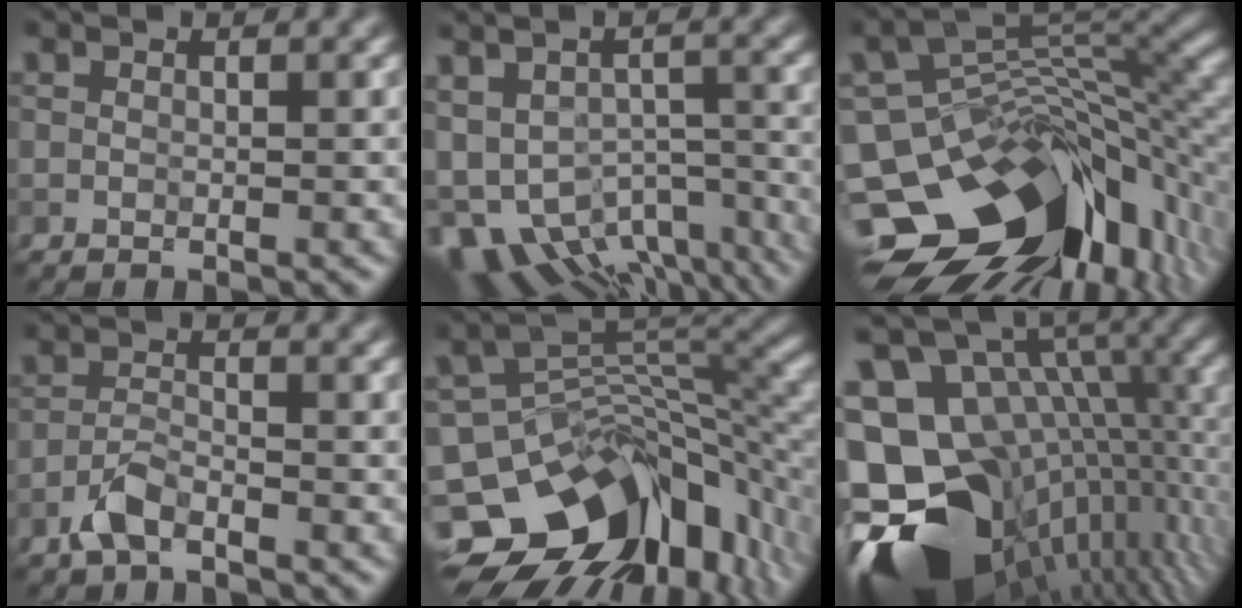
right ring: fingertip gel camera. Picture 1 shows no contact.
{"total": 10.7, "force": [-5.1, 6.2, 7.2], "torque": [-0.143, -0.030, -0.046]}
{"total": 15.0, "force": [-6.0, 8.6, 10.7], "torque": [-0.165, -0.008, -0.092]}
{"total": 2.7, "force": [-2.0, 0.9, 1.6], "torque": [-0.033, 0.004, -0.048]}
{"total": 13.9, "force": [-6.6, 8.4, 8.9], "torque": [-0.157, -0.008, -0.100]}
{"total": 17.7, "force": [-3.6, 12.7, 11.9], "torque": [-0.199, 0.000, -0.009]}